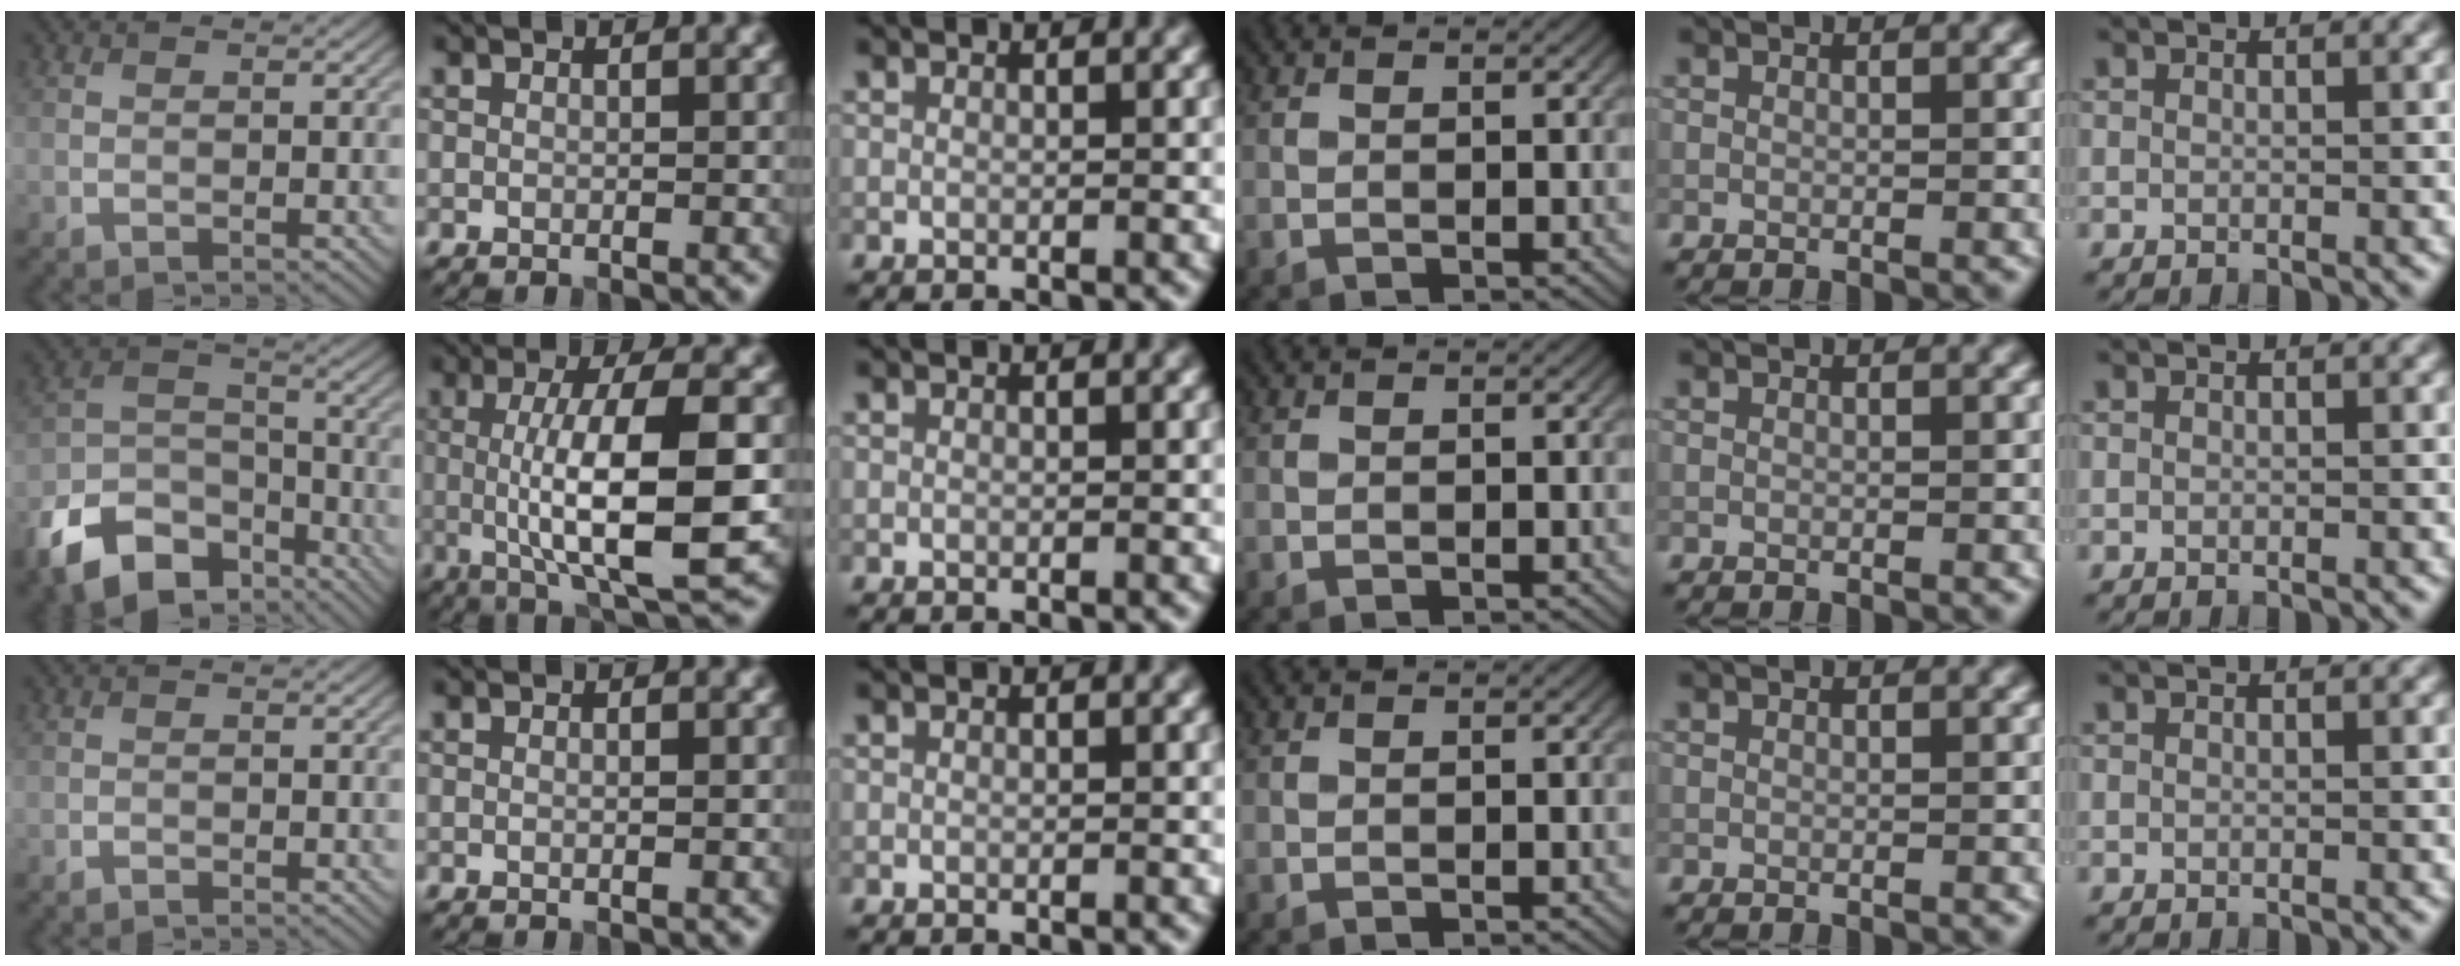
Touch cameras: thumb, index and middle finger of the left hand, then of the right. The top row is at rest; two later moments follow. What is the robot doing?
{"motion": "lift_and_place", "object": "coin"}